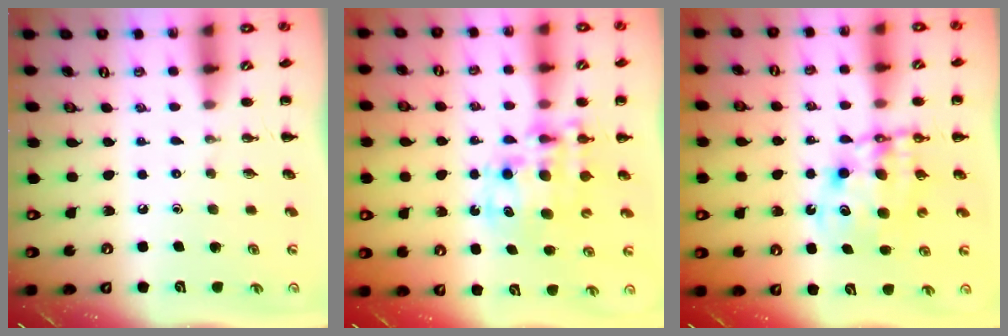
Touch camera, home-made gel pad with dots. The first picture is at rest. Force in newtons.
{"total": 11.9, "press": 11.6, "slide": 2.7}
{"total": 9.5, "press": 9.2, "slide": 2.6}